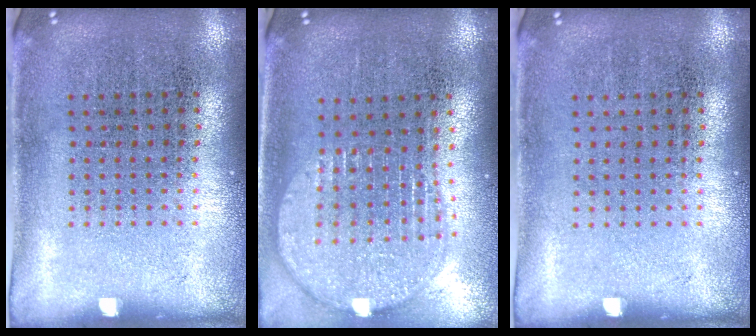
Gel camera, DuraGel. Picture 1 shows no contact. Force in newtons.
{"total": 1.9, "press": 1.6, "slide": 1.1}
{"total": 0.0}